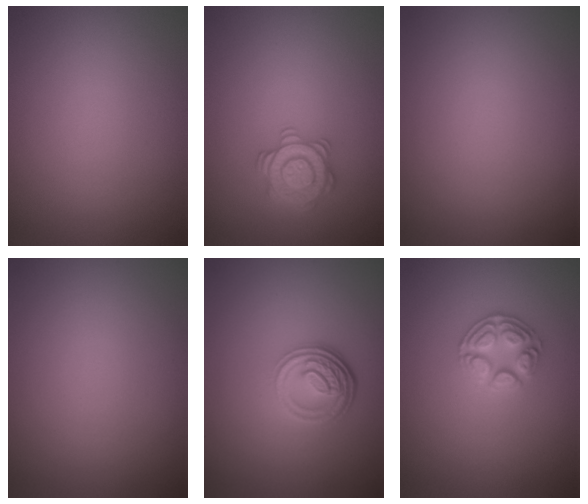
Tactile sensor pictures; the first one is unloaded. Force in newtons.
{"total": 3.1, "press": 3.0, "slide": 0.6}
{"total": 0.0}
{"total": 0.0}
{"total": 4.7, "press": 3.5, "slide": 3.2}
{"total": 2.9, "press": 2.8, "slide": 0.7}